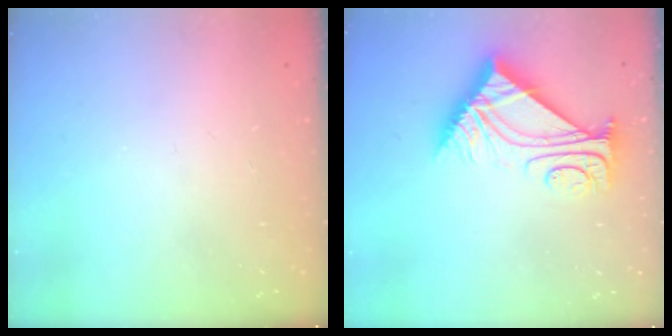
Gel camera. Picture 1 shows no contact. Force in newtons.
{"total": 10.5, "press": 10.5, "slide": 0.5}